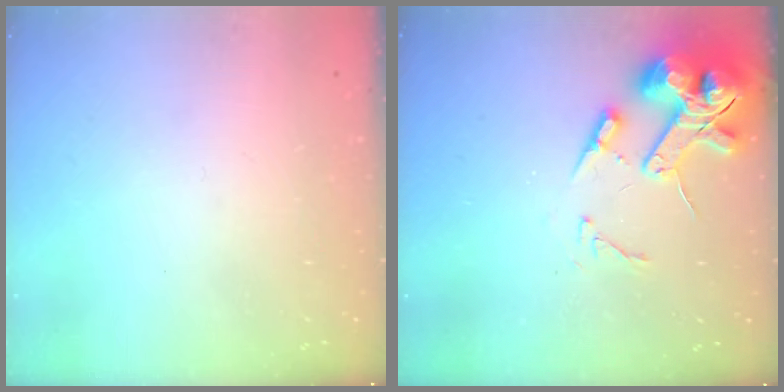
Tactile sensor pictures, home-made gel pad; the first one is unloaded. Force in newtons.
{"total": 14.6, "press": 14.4, "slide": 2.2}